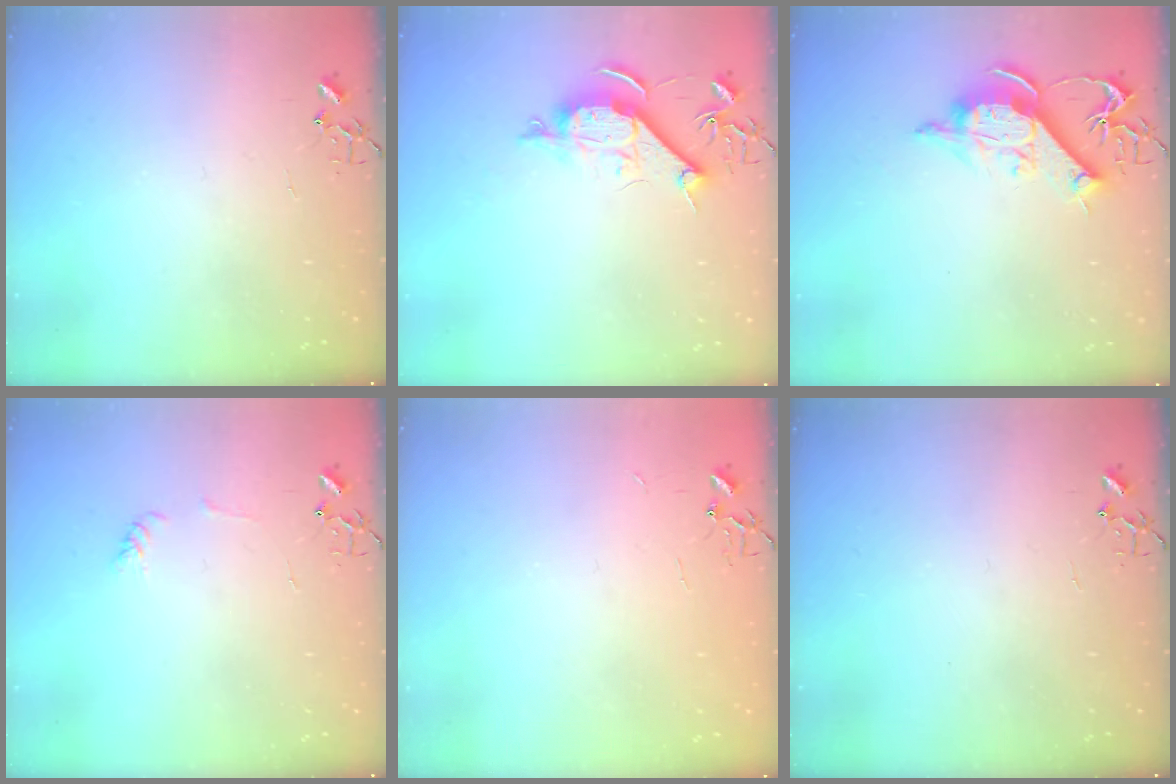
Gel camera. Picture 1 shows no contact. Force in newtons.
{"total": 9.5, "press": 9.4, "slide": 0.8}
{"total": 11.5, "press": 11.4, "slide": 1.3}
{"total": 4.8, "press": 4.8, "slide": 0.2}
{"total": 1.7, "press": 1.7, "slide": 0.2}
{"total": 0.0}